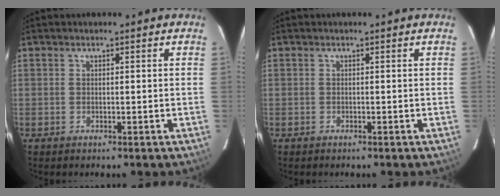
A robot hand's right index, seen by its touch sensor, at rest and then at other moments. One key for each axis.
{"total": 0.0}